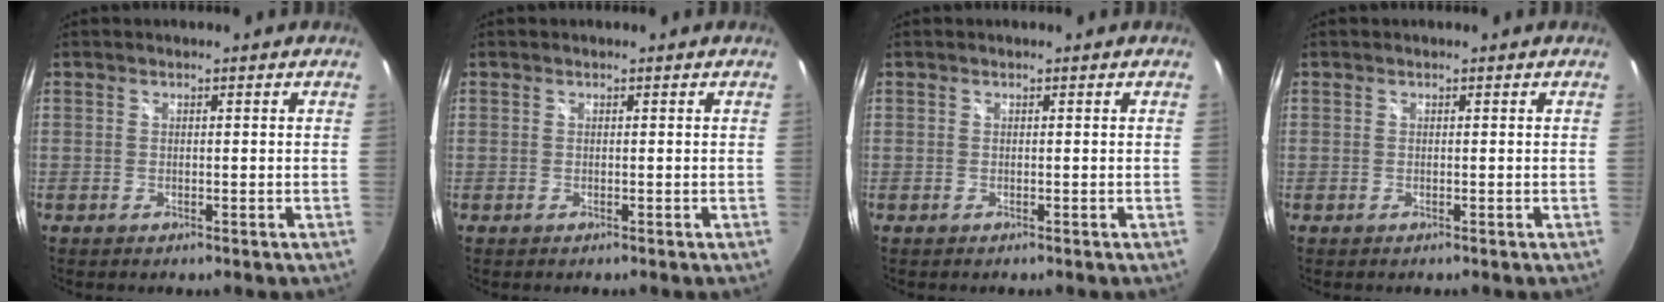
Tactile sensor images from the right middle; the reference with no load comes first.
{"total": 0.0}
{"total": 0.0}
{"total": 0.0}